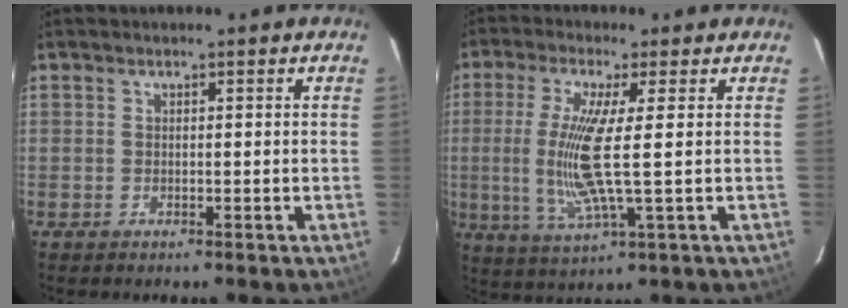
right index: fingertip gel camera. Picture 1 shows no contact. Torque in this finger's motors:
{"motor_torque": [0.41, 0.08, 0.30, 0.21]}